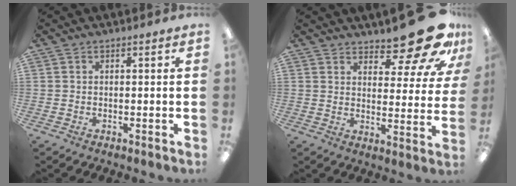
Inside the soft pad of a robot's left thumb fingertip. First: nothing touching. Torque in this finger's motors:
{"motor_torque": [0.37, 0.47, -0.03, -0.17, 0.06]}